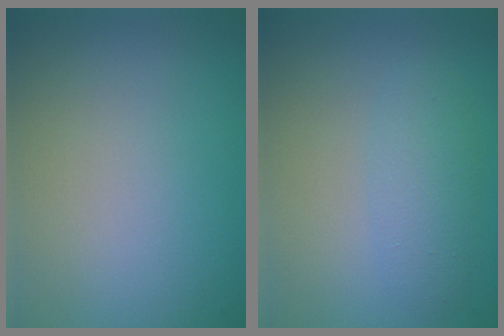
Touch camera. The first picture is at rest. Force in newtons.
{"total": 2.3, "press": 2.3, "slide": 0.0}